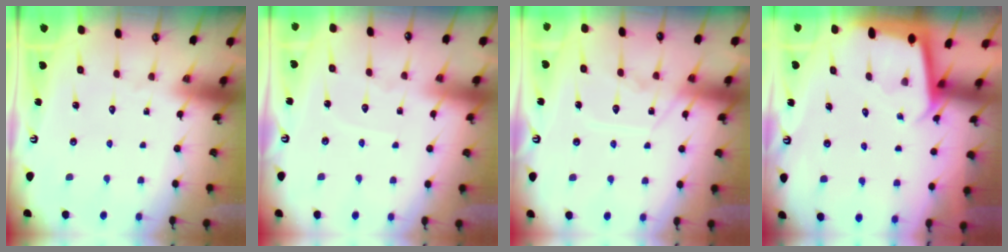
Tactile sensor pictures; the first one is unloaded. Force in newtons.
{"total": 3.9, "press": 3.9, "slide": 0.3}
{"total": 11.8, "press": 11.7, "slide": 1.2}
{"total": 1.9, "press": 1.9, "slide": 0.1}